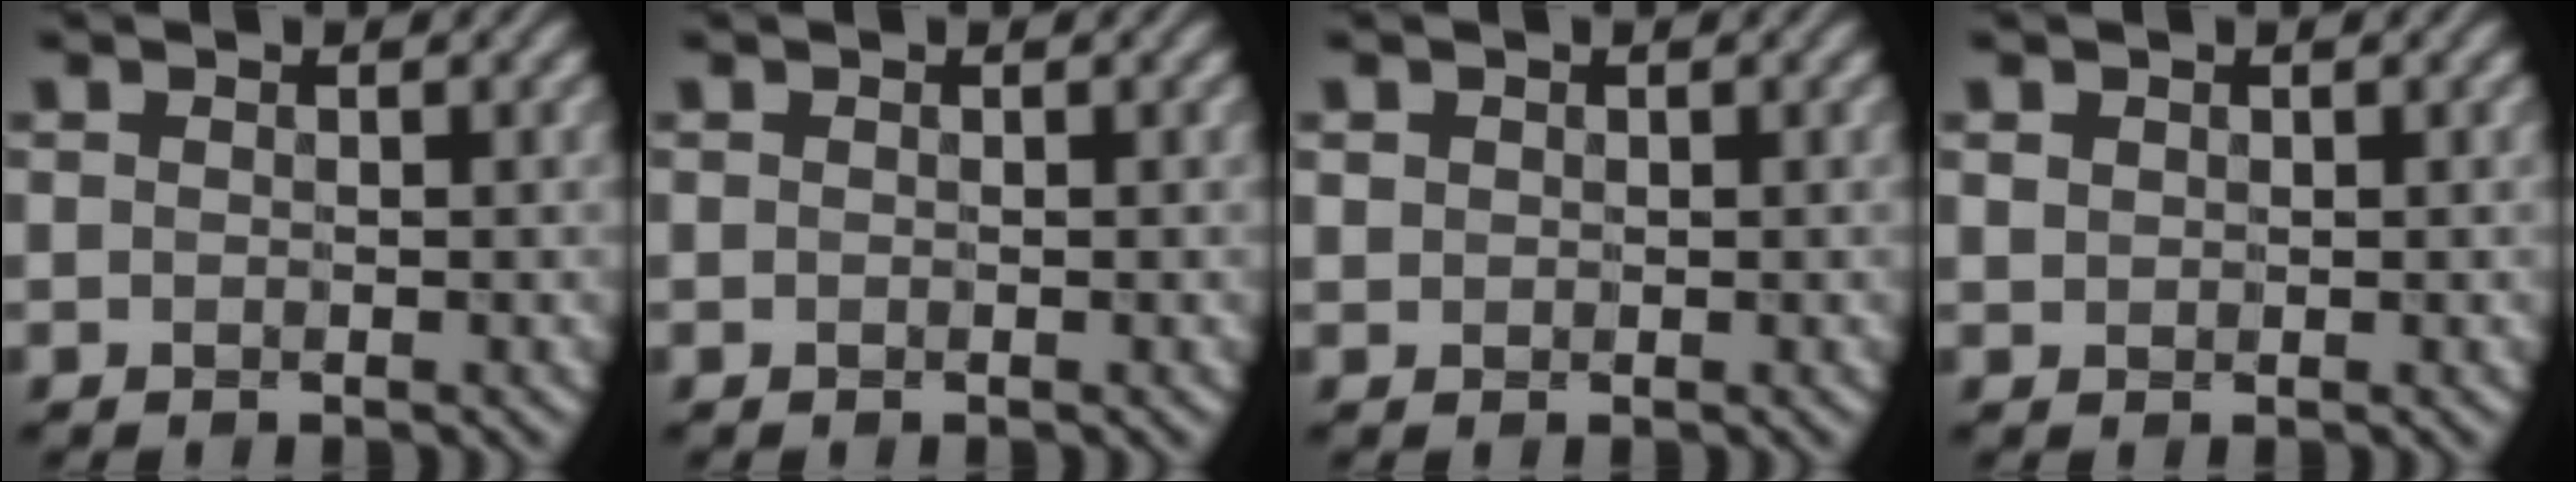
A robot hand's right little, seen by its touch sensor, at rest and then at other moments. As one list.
[{"total": 0.0}, {"total": 0.6, "force": [0.2, 0.6, 0.0], "torque": [-0.008, 0.000, 0.010]}, {"total": 0.7, "force": [0.4, 0.6, 0.1], "torque": [-0.009, -0.002, 0.013]}]